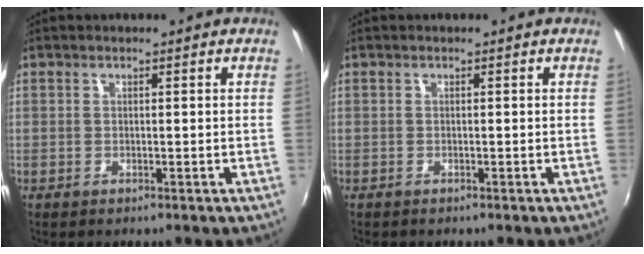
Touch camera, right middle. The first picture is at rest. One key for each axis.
{"total": 0.0}